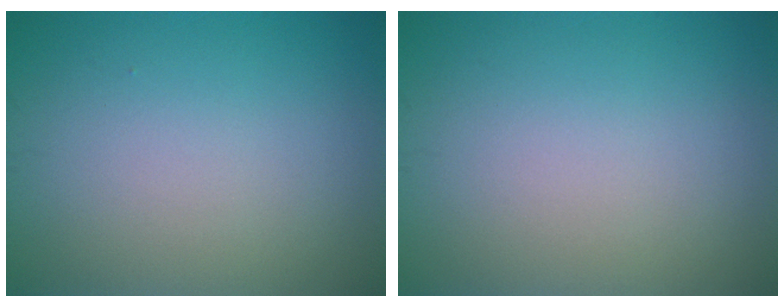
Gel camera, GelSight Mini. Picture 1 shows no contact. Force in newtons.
{"total": 0.0}